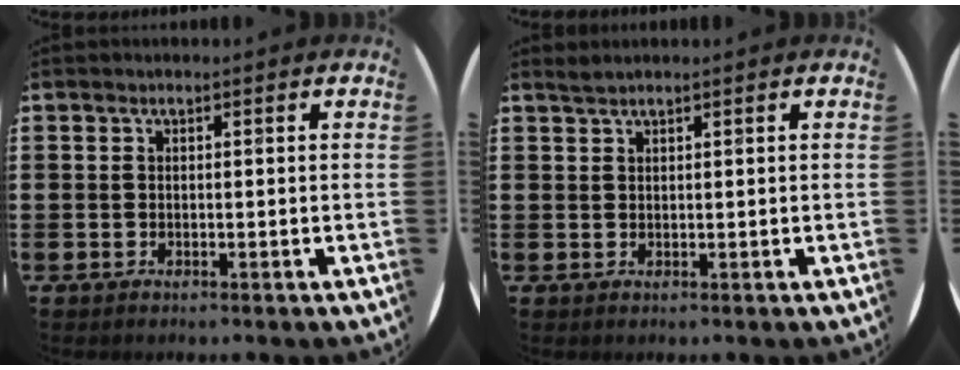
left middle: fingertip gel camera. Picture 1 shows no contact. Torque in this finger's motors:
{"motor_torque": [0.32, -0.26, -0.07, -0.01]}